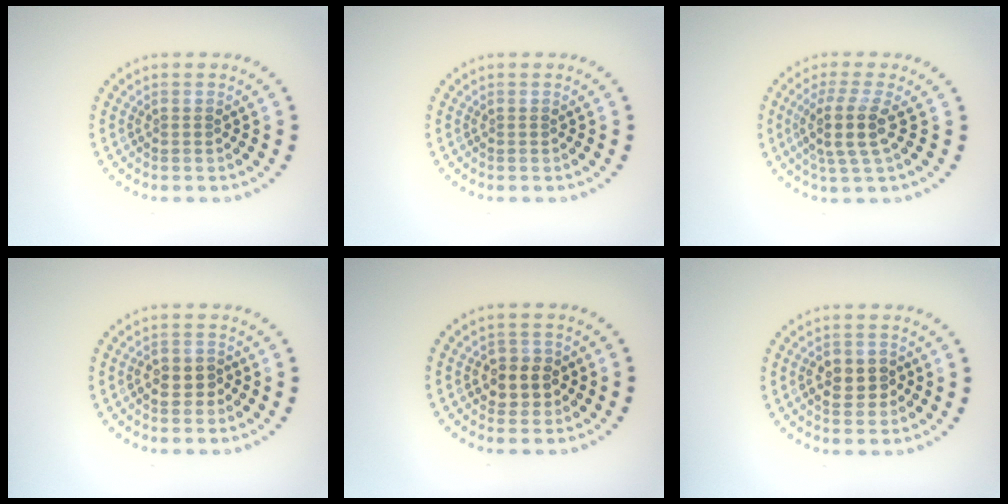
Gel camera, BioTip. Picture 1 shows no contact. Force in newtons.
{"total": 0.0}
{"total": 3.7, "press": 2.9, "slide": 2.3}
{"total": 2.0, "press": 1.9, "slide": 0.6}
{"total": 2.6, "press": 2.6, "slide": 0.7}
{"total": 2.8, "press": 2.7, "slide": 0.5}